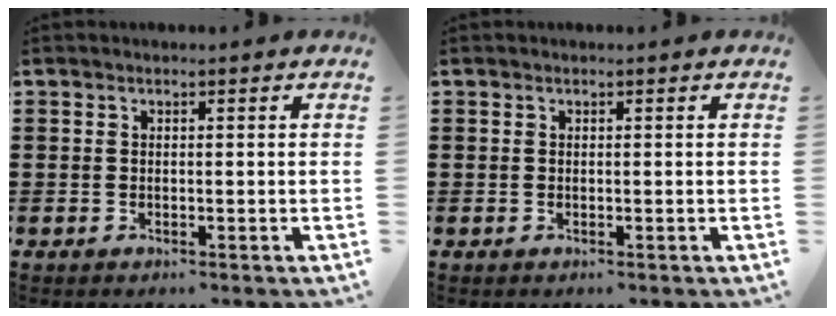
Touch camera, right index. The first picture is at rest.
{"total": 0.0}